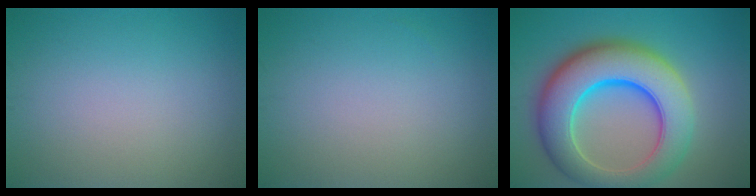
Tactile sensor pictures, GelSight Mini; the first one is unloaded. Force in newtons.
{"total": 0.0}
{"total": 11.5, "press": 11.5, "slide": 0.3}